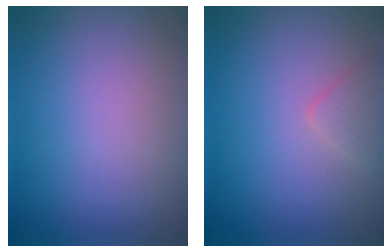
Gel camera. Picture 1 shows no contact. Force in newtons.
{"total": 1.3, "press": 1.3, "slide": 0.0}